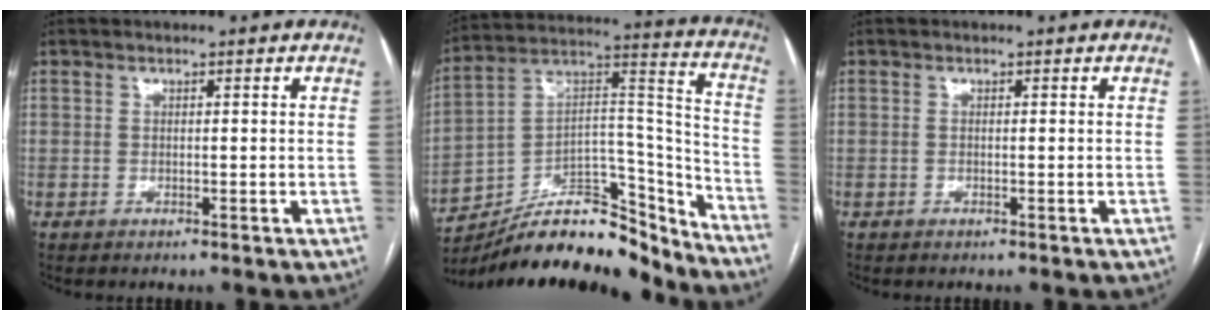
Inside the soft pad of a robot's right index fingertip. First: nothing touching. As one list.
[{"total": 22.4, "force": [-20.0, 5.5, 8.6], "torque": [-0.150, 0.048, -0.324]}, {"total": 0.0}]